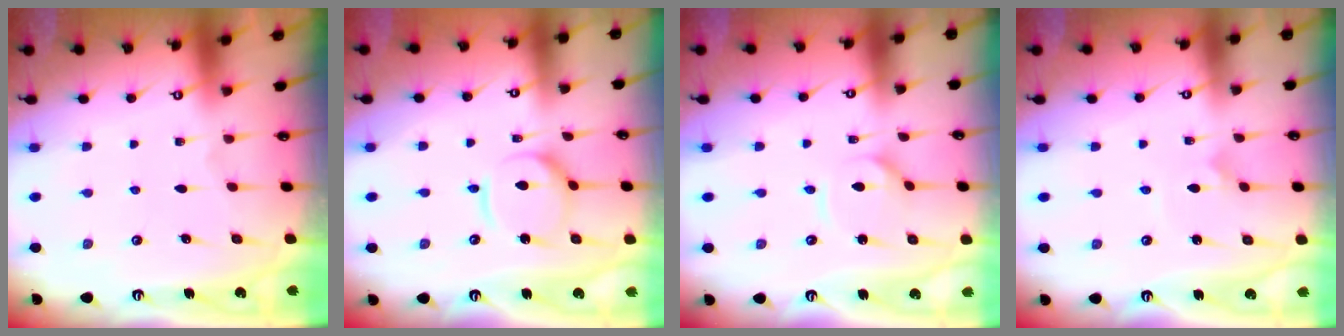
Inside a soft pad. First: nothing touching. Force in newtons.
{"total": 8.9, "press": 8.9, "slide": 0.8}
{"total": 3.7, "press": 3.7, "slide": 0.1}
{"total": 1.4, "press": 1.4, "slide": 0.0}